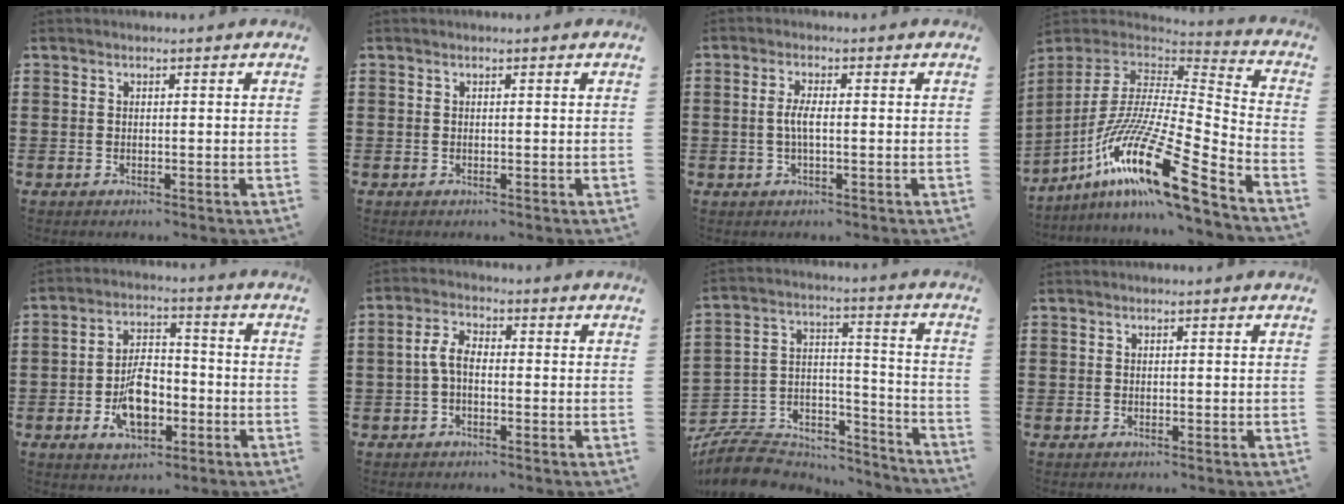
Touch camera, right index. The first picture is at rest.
{"total": 0.0}
{"total": 3.0, "force": [-0.3, 0.7, 2.9], "torque": [-0.068, -0.005, -0.012]}
{"total": 20.0, "force": [-12.1, 3.6, 15.5], "torque": [-0.304, 0.018, -0.223]}
{"total": 8.2, "force": [-2.7, 4.4, 6.3], "torque": [-0.115, 0.007, -0.051]}
{"total": 3.8, "force": [-0.9, 1.9, 3.2], "torque": [-0.081, 0.000, -0.023]}
{"total": 9.0, "force": [-7.9, 3.6, 2.2], "torque": [-0.052, 0.016, -0.153]}
{"total": 0.0}